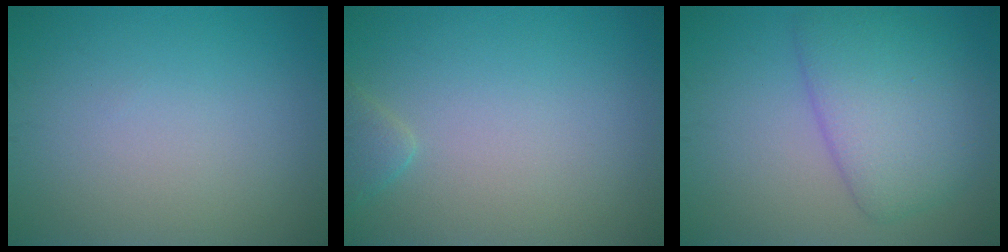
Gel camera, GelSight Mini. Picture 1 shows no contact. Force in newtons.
{"total": 1.4, "press": 1.4, "slide": 0.1}
{"total": 5.9, "press": 5.9, "slide": 0.3}